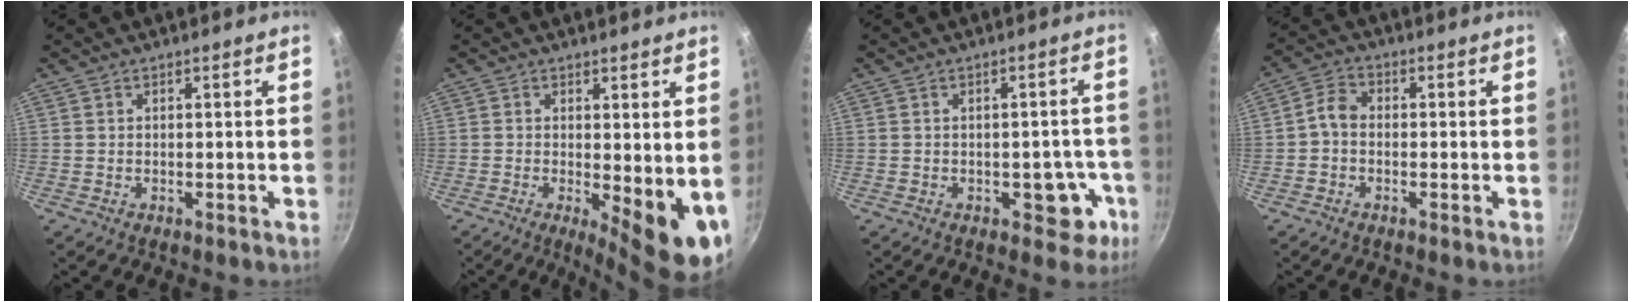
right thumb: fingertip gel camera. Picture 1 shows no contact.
{"total": 10.0, "force": [-0.8, 3.2, 9.4], "torque": [-0.110, -0.015, -0.004]}
{"total": 6.2, "force": [-2.3, 3.8, 4.3], "torque": [-0.011, 0.022, -0.025]}
{"total": 5.2, "force": [-0.7, 4.0, 3.3], "torque": [-0.056, 0.023, -0.030]}